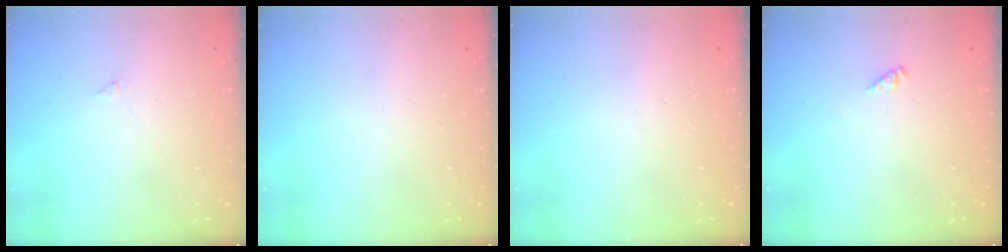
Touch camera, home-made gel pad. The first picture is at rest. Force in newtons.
{"total": 0.0}
{"total": 0.0}
{"total": 0.0}